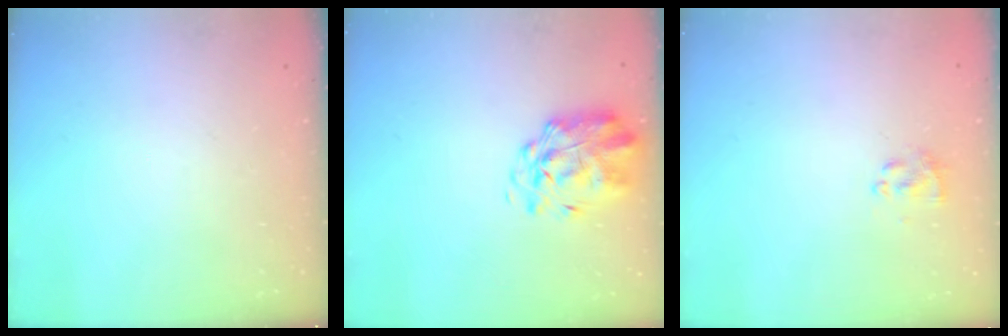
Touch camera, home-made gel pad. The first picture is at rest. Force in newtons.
{"total": 2.0, "press": 1.8, "slide": 0.9}
{"total": 1.4, "press": 1.3, "slide": 0.6}